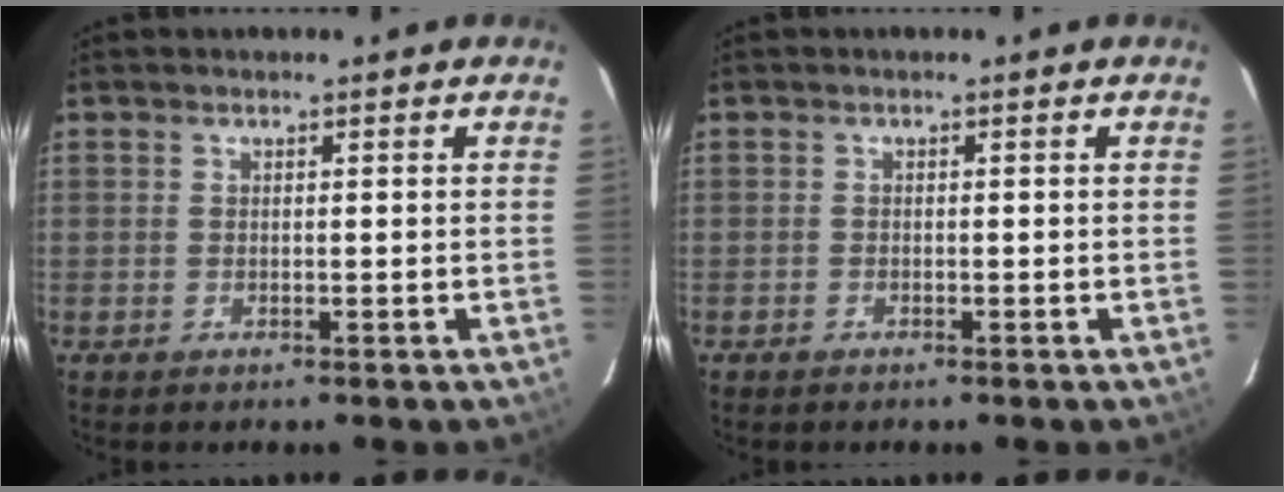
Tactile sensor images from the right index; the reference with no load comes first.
{"total": 0.7, "force": [-0.6, 0.3, 0.0], "torque": [-0.003, 0.003, -0.011]}